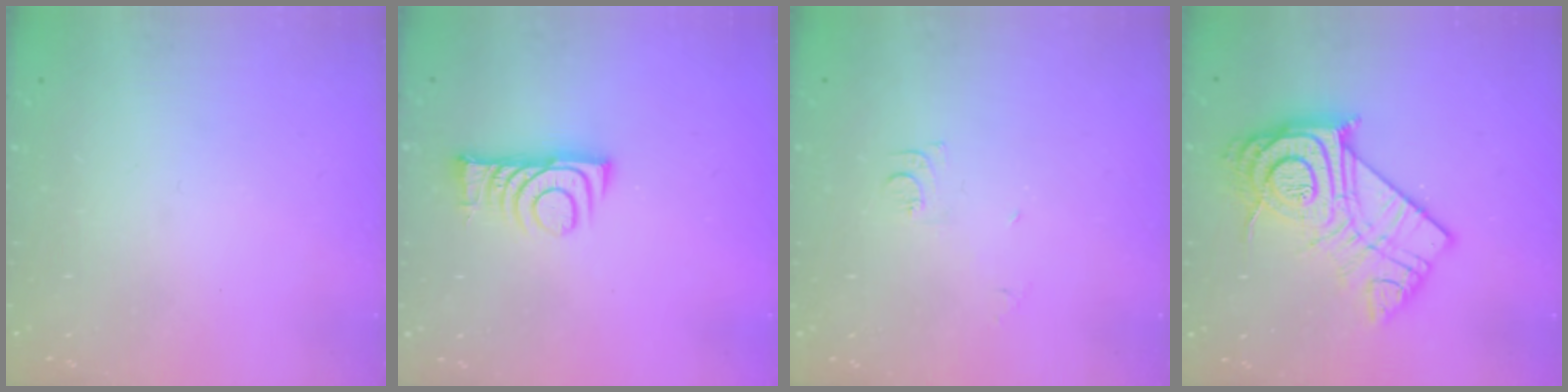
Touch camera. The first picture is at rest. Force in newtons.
{"total": 8.1, "press": 8.1, "slide": 0.9}
{"total": 5.7, "press": 5.7, "slide": 0.6}
{"total": 20.8, "press": 20.7, "slide": 1.6}